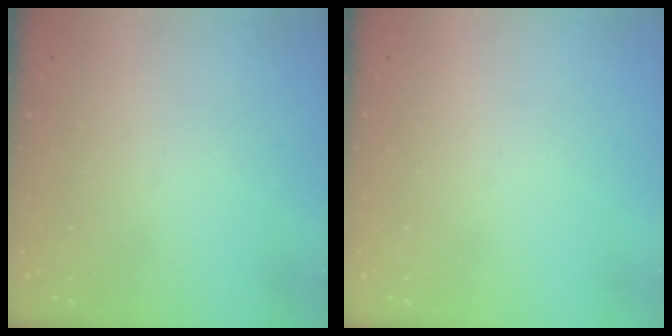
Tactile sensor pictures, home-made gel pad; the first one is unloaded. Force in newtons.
{"total": 0.0}